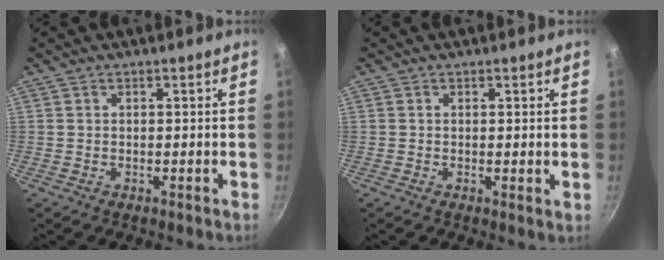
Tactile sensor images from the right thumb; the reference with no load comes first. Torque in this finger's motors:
{"motor_torque": [-0.24, 0.01, -0.08, -0.14, -0.05]}